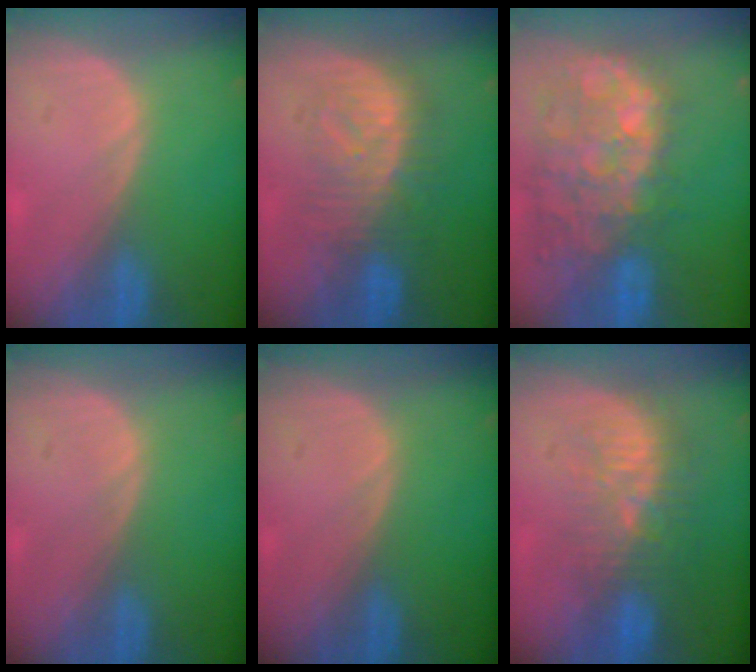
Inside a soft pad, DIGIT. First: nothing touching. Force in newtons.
{"total": 8.3, "press": 8.2, "slide": 1.5}
{"total": 12.9, "press": 11.6, "slide": 5.8}
{"total": 0.0}
{"total": 0.0}
{"total": 9.3, "press": 8.8, "slide": 3.0}